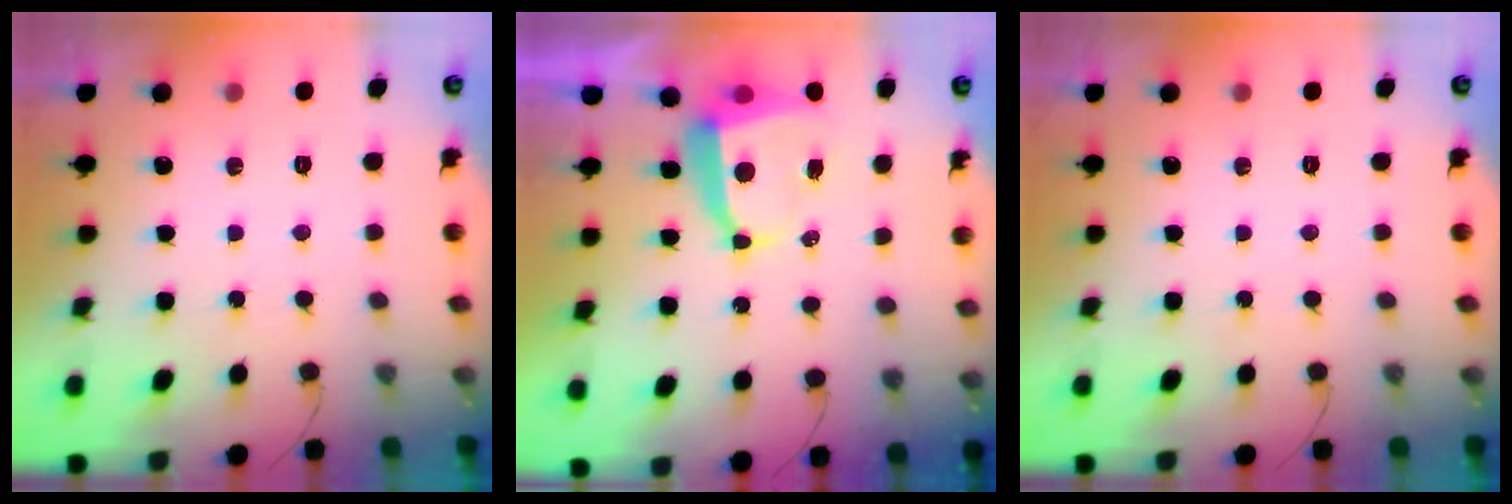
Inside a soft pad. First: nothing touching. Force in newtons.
{"total": 7.0, "press": 7.0, "slide": 0.8}
{"total": 0.0}